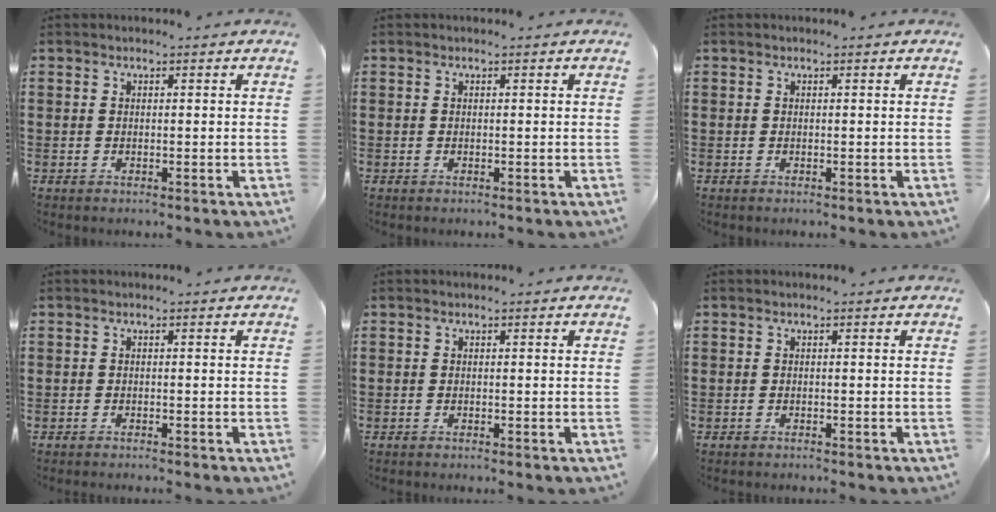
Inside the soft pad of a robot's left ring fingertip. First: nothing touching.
{"total": 0.0}
{"total": 0.0}
{"total": 0.7, "force": [-0.6, -0.1, 0.2], "torque": [-0.004, -0.001, -0.012]}
{"total": 0.0}
{"total": 0.6, "force": [-0.6, -0.1, 0.1], "torque": [-0.005, -0.002, -0.011]}